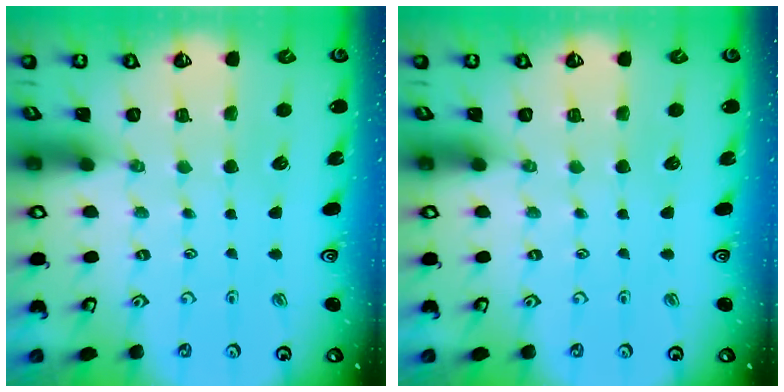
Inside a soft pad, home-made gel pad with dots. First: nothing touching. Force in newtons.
{"total": 0.0}